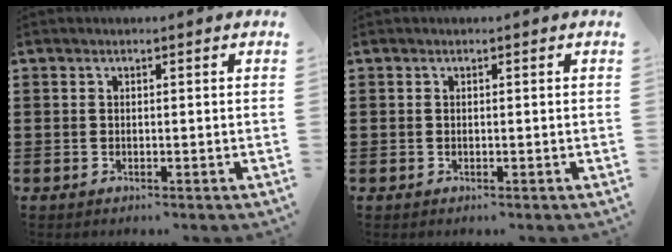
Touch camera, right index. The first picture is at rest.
{"total": 0.0}